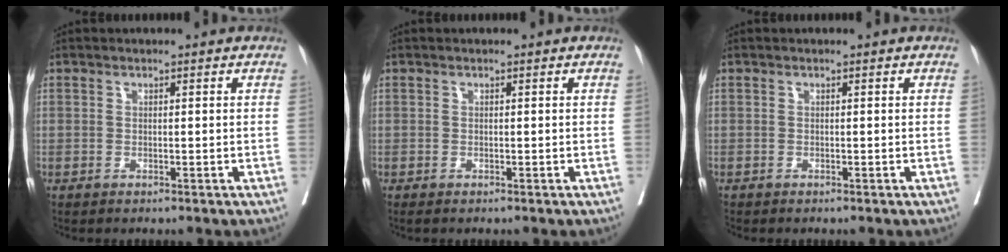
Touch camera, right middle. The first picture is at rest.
{"total": 0.0}
{"total": 0.0}